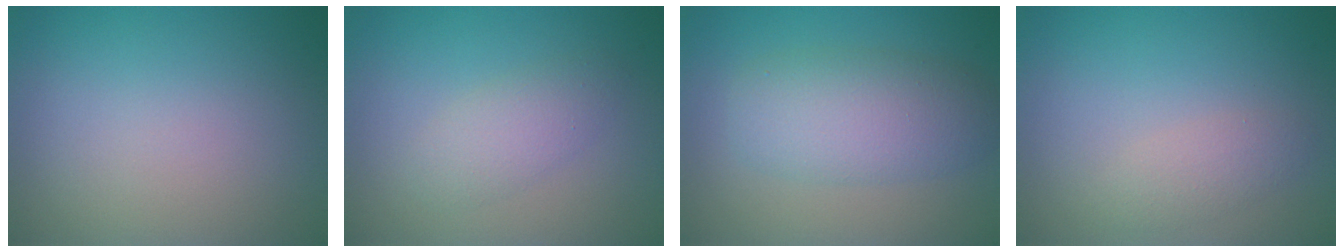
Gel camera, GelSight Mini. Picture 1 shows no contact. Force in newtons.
{"total": 2.2, "press": 2.2, "slide": 0.1}
{"total": 5.0, "press": 5.0, "slide": 0.2}
{"total": 1.6, "press": 1.6, "slide": 0.1}